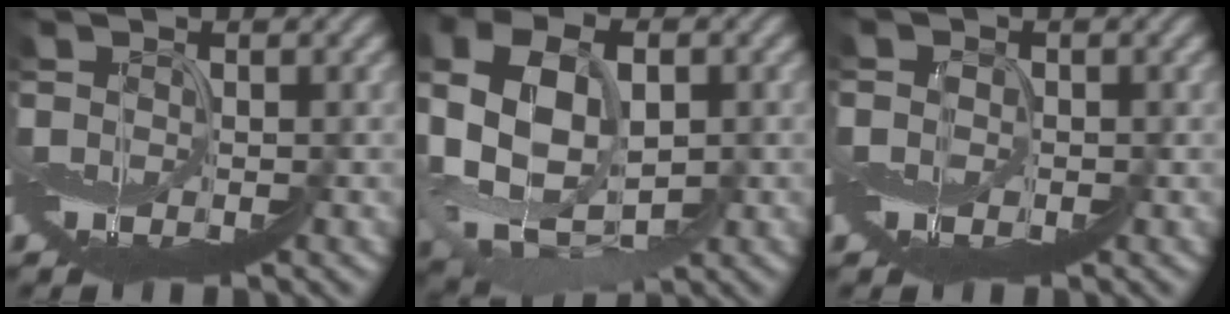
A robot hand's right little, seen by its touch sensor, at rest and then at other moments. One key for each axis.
{"total": 8.2, "fx": -0.1, "fy": 5.8, "fz": 5.8, "tx": -0.118, "ty": 0.010, "tz": 0.008}
{"total": 2.0, "fx": -0.3, "fy": 1.7, "fz": 1.0, "tx": 0.007, "ty": 0.005, "tz": -0.018}